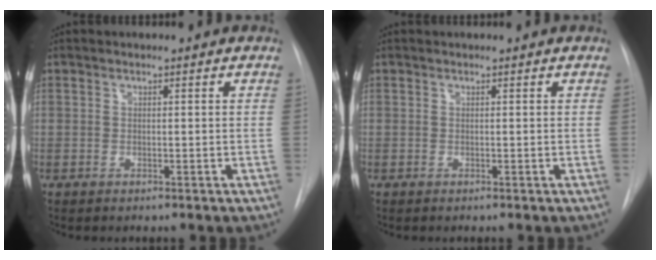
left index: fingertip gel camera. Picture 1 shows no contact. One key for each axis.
{"total": 1.0, "fx": 0.9, "fy": -0.1, "fz": 0.2, "tx": -0.004, "ty": 0.017, "tz": 0.019}